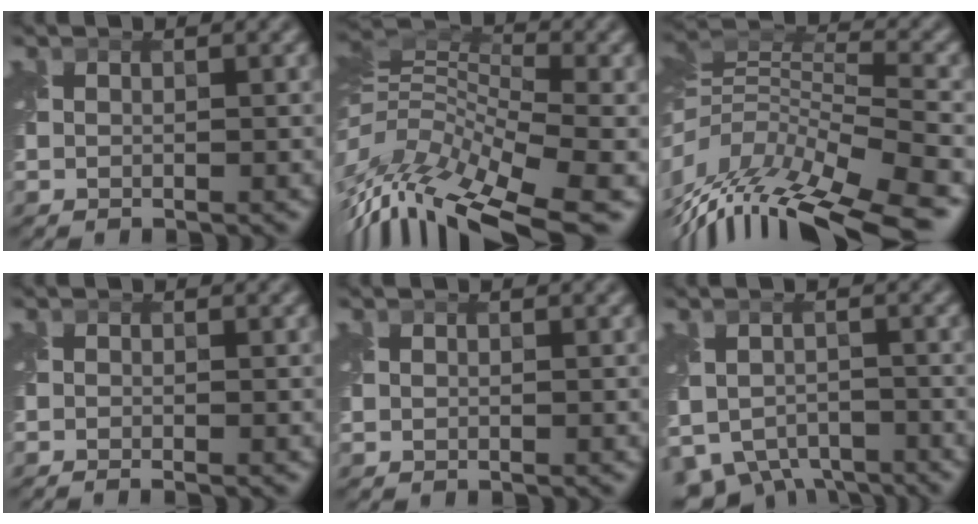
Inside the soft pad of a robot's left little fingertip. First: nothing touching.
{"total": 12.4, "force": [-7.1, 4.9, 8.8], "torque": [-0.195, 0.024, -0.130]}
{"total": 13.0, "force": [-7.7, 4.3, 9.6], "torque": [-0.198, 0.021, -0.116]}
{"total": 1.0, "force": [-0.6, 0.3, 0.7], "torque": [-0.004, -0.002, -0.012]}
{"total": 0.0}
{"total": 5.1, "force": [-3.7, 3.2, 1.5], "torque": [-0.027, -0.016, -0.054]}